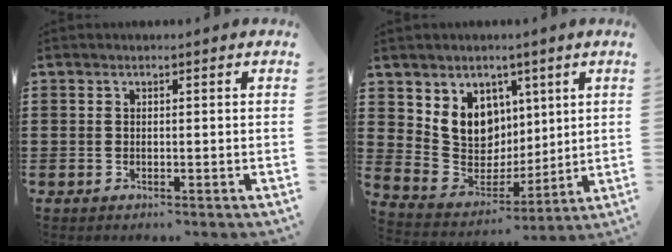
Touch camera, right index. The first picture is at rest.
{"total": 9.2, "force": [3.5, 8.1, 2.6], "torque": [-0.088, -0.031, 0.071]}